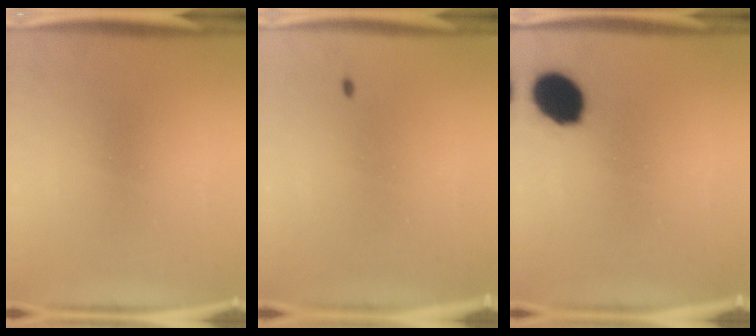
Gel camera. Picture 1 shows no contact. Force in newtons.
{"total": 0.7}
{"total": 11.6}